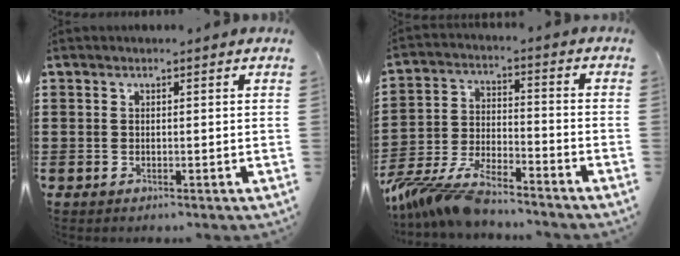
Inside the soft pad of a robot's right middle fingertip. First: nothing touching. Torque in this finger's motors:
{"motor_torque": [2.14, 0.00, 0.53, 0.21]}